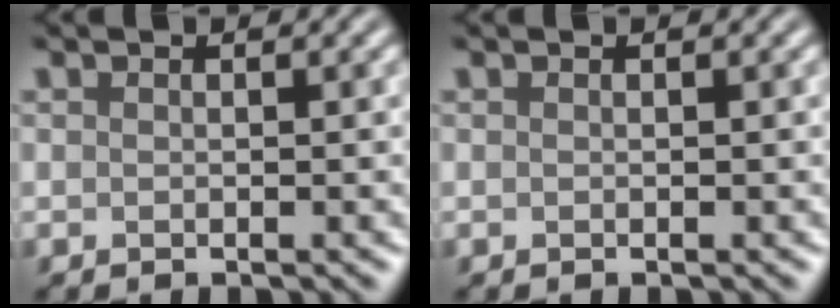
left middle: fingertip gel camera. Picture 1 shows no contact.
{"total": 0.0}